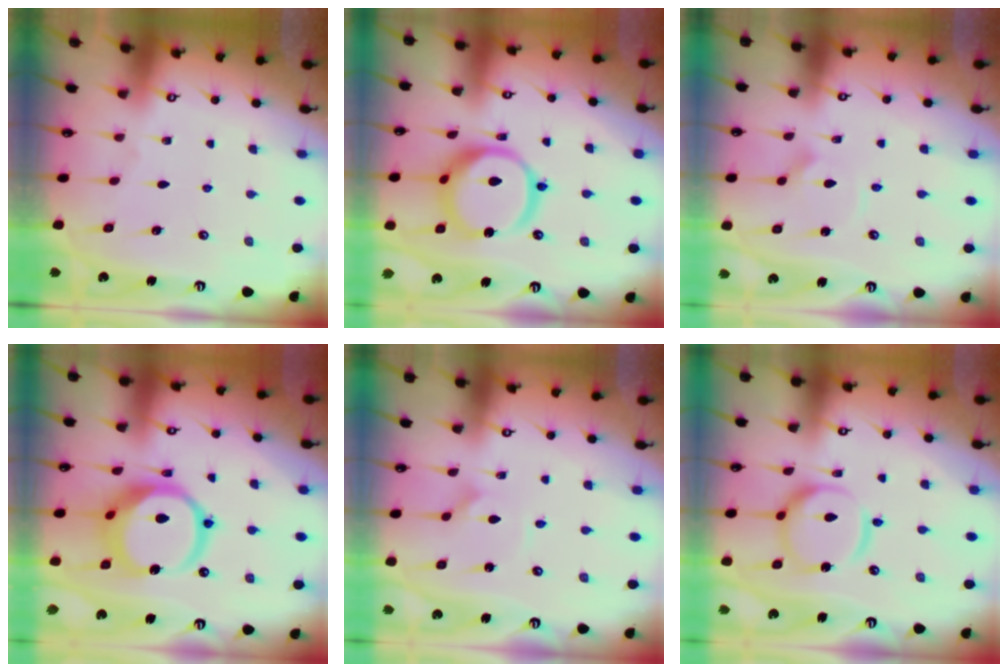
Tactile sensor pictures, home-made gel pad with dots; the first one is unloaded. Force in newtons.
{"total": 15.4, "press": 15.3, "slide": 1.7}
{"total": 2.5, "press": 2.5, "slide": 0.2}
{"total": 15.2, "press": 15.1, "slide": 1.8}
{"total": 1.2, "press": 1.2, "slide": 0.1}
{"total": 14.4, "press": 14.4, "slide": 1.3}